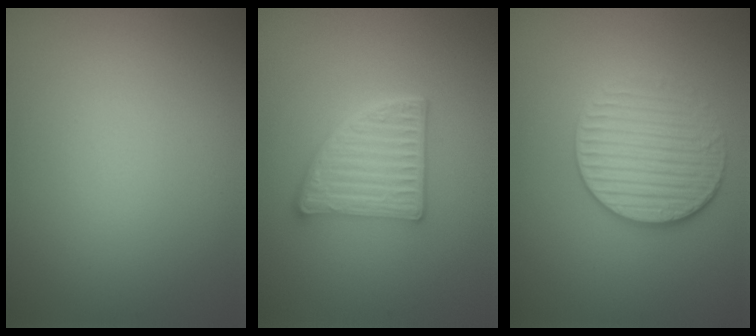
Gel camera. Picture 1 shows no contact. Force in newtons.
{"total": 4.8, "press": 3.8, "slide": 2.9}
{"total": 3.8, "press": 3.4, "slide": 1.7}